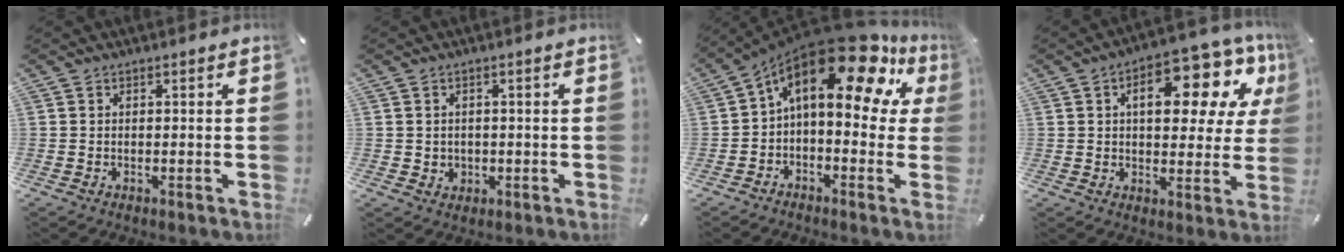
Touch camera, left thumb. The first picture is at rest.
{"total": 2.2, "force": [0.2, 2.2, 0.4], "torque": [-0.009, 0.004, 0.003]}
{"total": 18.2, "force": [8.9, 8.2, 13.6], "torque": [-0.222, -0.070, 0.142]}
{"total": 17.1, "force": [7.1, 8.5, 13.0], "torque": [-0.183, -0.032, 0.115]}